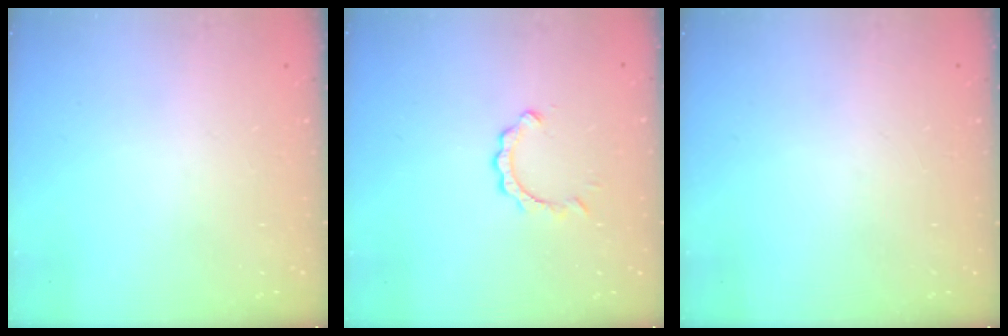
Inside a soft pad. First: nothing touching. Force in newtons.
{"total": 2.8, "press": 2.8, "slide": 0.3}
{"total": 0.0}